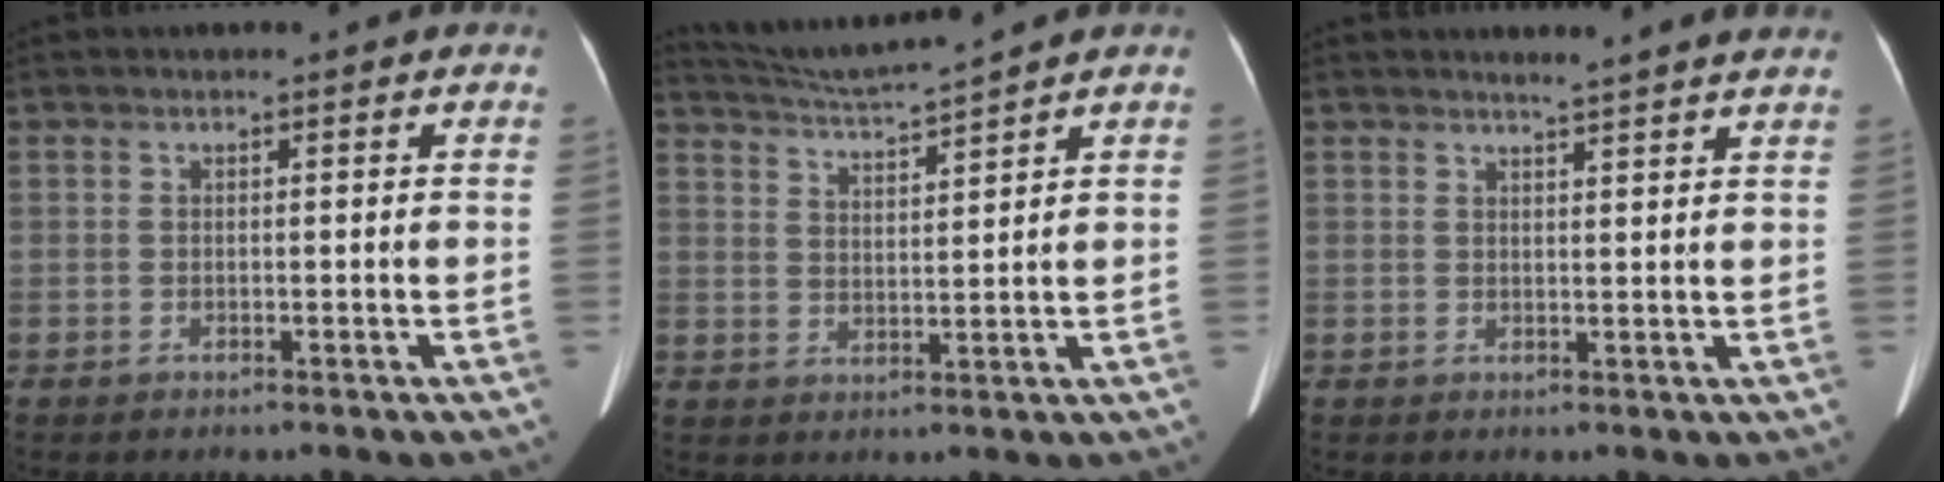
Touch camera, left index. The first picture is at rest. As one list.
[{"total": 6.8, "force": [6.4, -1.7, 1.6], "torque": [-0.042, 0.001, 0.124]}, {"total": 5.8, "force": [5.4, -0.6, 2.1], "torque": [-0.031, 0.002, 0.052]}]